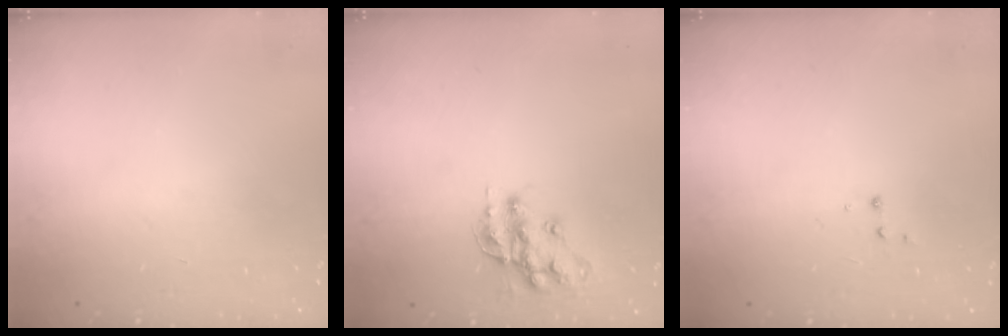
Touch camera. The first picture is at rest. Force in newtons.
{"total": 13.5, "press": 13.5, "slide": 0.8}
{"total": 3.4, "press": 3.3, "slide": 0.6}